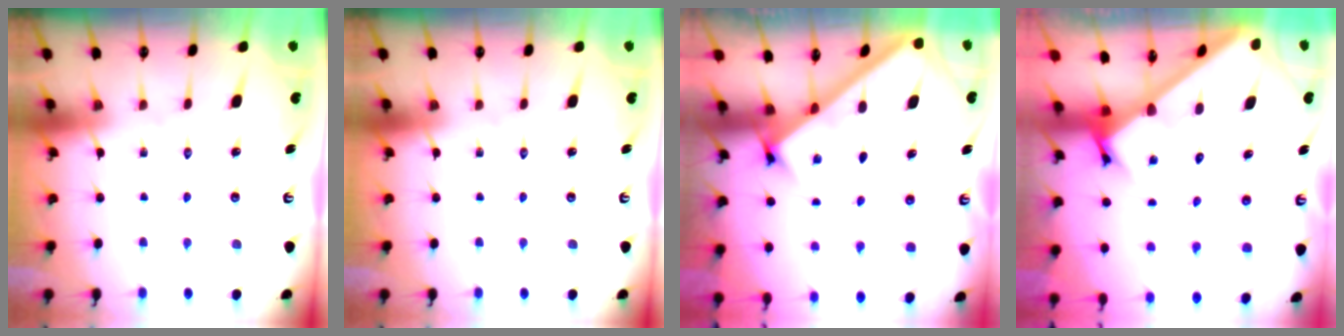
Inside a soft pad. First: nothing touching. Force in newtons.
{"total": 0.0}
{"total": 2.6, "press": 2.6, "slide": 0.3}
{"total": 2.9, "press": 2.9, "slide": 0.2}